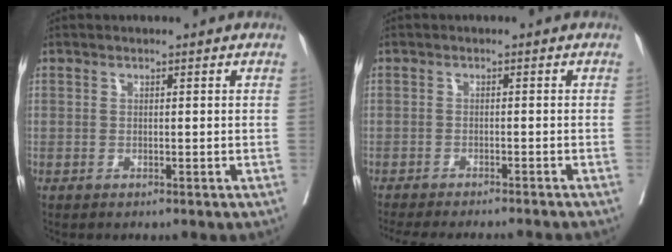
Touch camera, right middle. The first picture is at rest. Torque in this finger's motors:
{"motor_torque": [0.07, -0.21, 0.06, 0.03]}